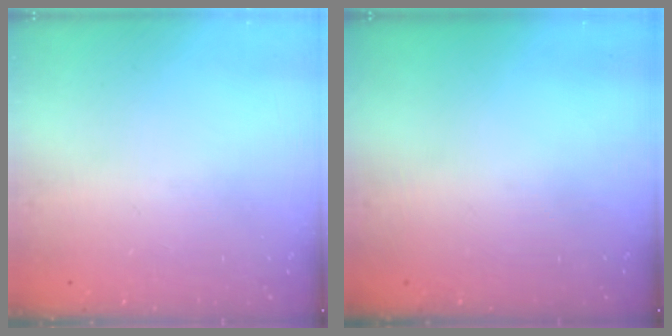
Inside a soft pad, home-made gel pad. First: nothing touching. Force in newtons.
{"total": 0.0}